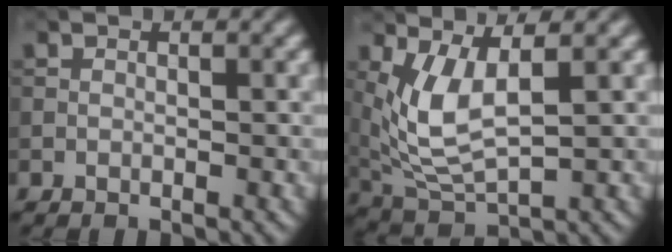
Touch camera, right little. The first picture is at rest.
{"total": 5.5, "force": [1.4, 2.3, 4.8], "torque": [-0.116, -0.012, 0.036]}